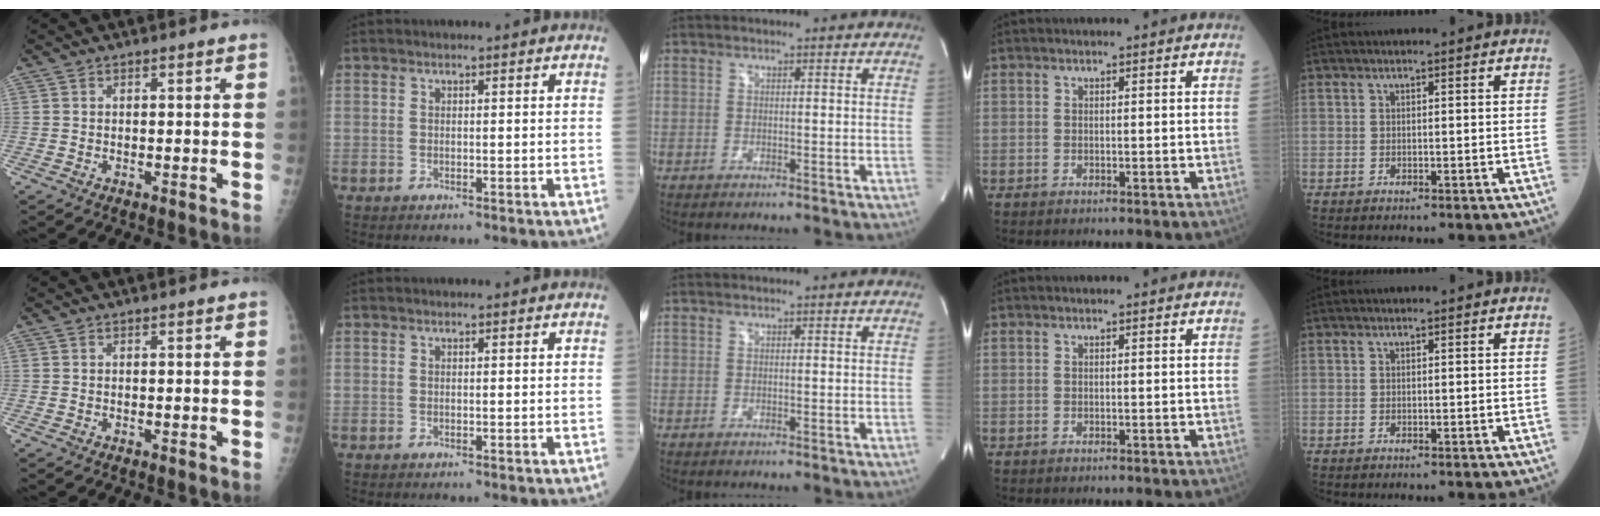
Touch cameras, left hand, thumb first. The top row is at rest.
{}